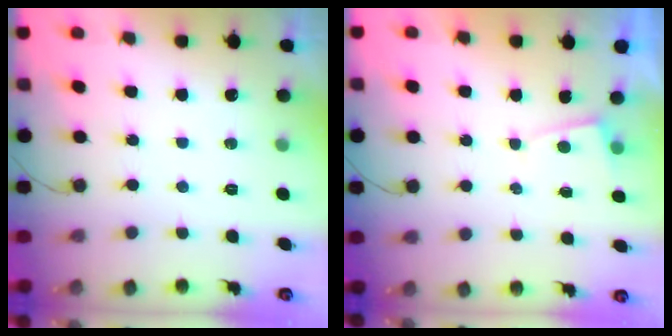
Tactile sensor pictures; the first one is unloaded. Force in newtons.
{"total": 1.6, "press": 1.5, "slide": 0.2}